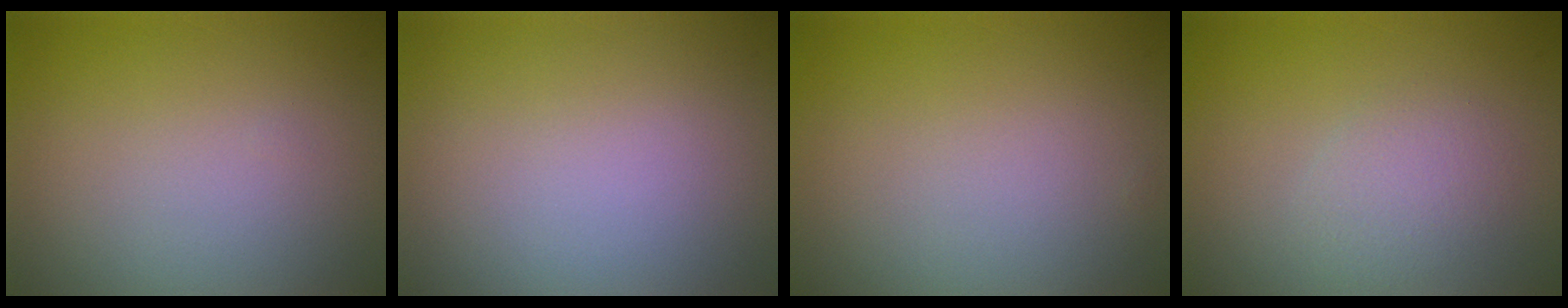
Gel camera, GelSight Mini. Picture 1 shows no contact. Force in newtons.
{"total": 0.0}
{"total": 0.0}
{"total": 1.7, "press": 1.7, "slide": 0.0}